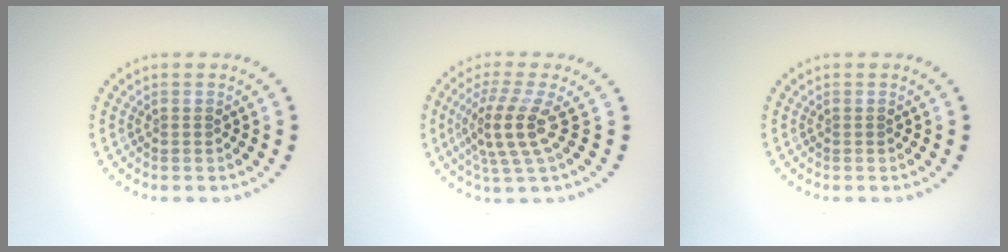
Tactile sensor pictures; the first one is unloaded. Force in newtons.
{"total": 3.8, "press": 2.8, "slide": 2.7}
{"total": 0.0}